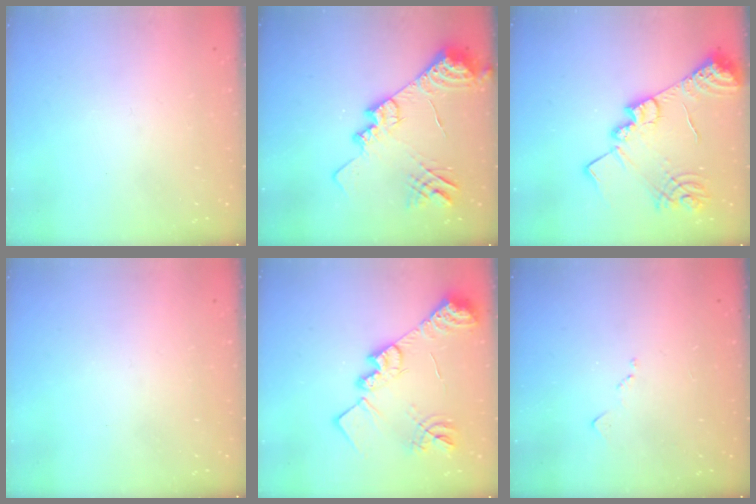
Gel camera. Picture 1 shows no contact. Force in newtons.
{"total": 19.8, "press": 19.7, "slide": 2.0}
{"total": 18.2, "press": 18.1, "slide": 1.5}
{"total": 0.0}
{"total": 20.6, "press": 20.6, "slide": 1.8}
{"total": 6.3, "press": 6.3, "slide": 0.9}